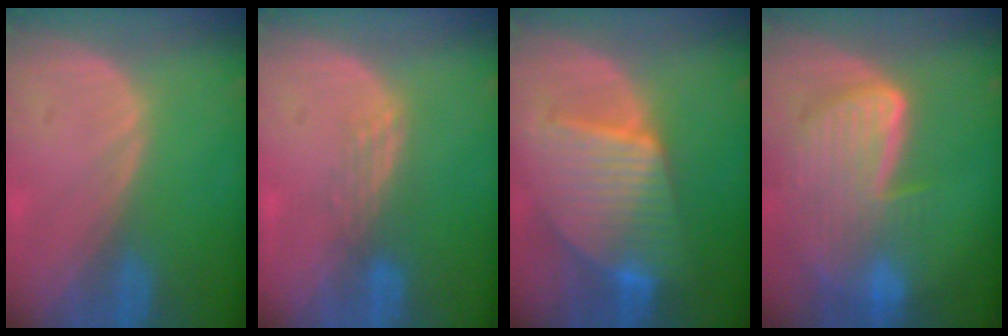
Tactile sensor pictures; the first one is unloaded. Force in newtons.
{"total": 3.0, "press": 2.5, "slide": 1.7}
{"total": 9.5, "press": 9.5, "slide": 0.8}
{"total": 9.1, "press": 8.0, "slide": 4.5}